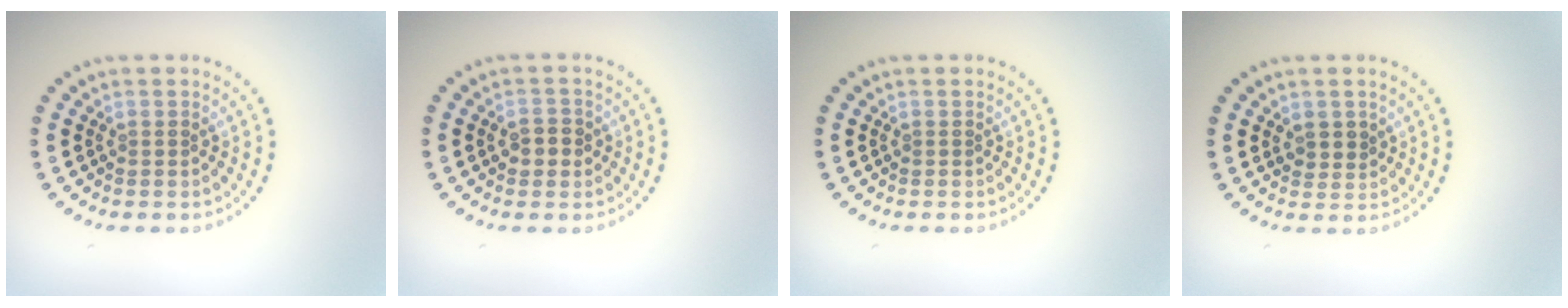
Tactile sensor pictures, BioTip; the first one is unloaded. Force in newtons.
{"total": 1.7, "press": 1.7, "slide": 0.1}
{"total": 0.0}
{"total": 1.7, "press": 1.4, "slide": 0.9}